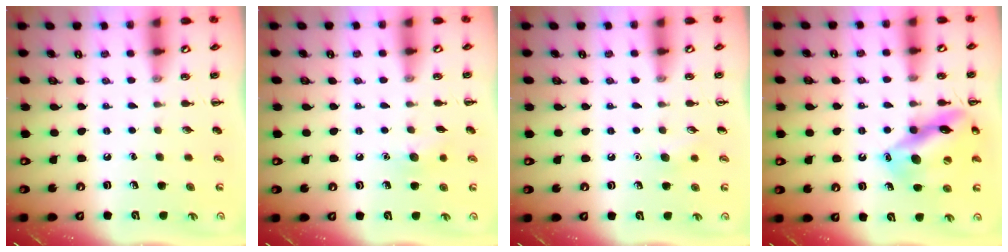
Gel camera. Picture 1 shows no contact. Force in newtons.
{"total": 6.1, "press": 6.0, "slide": 1.3}
{"total": 5.2, "press": 5.0, "slide": 1.5}
{"total": 16.5, "press": 16.5, "slide": 1.5}